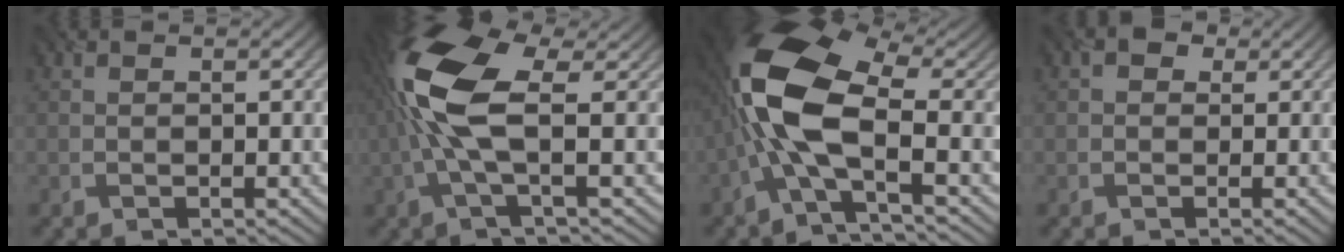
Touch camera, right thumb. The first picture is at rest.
{"total": 10.7, "force": [0.6, 3.6, 10.0], "torque": [-0.223, 0.019, -0.001]}
{"total": 12.9, "force": [-1.0, 5.5, 11.7], "torque": [-0.259, 0.018, -0.039]}
{"total": 1.6, "force": [0.3, 1.3, 1.0], "torque": [-0.017, 0.003, 0.001]}